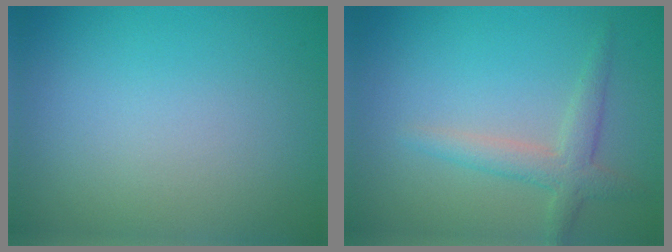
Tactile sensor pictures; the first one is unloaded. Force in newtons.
{"total": 2.7, "press": 2.7, "slide": 0.1}